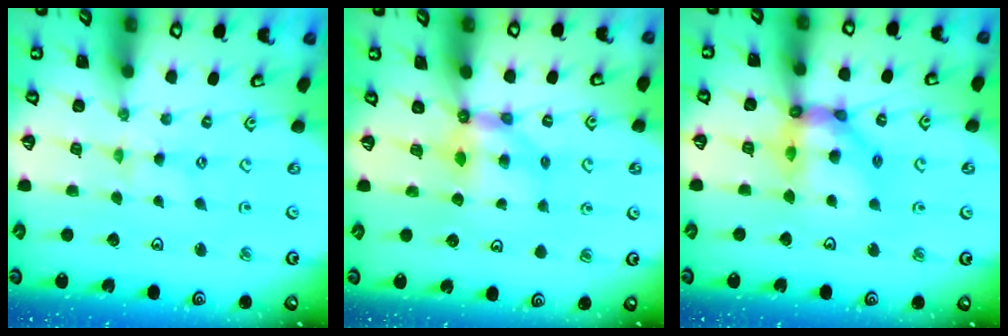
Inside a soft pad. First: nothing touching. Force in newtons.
{"total": 6.2, "press": 6.2, "slide": 0.5}
{"total": 13.4, "press": 13.3, "slide": 1.6}